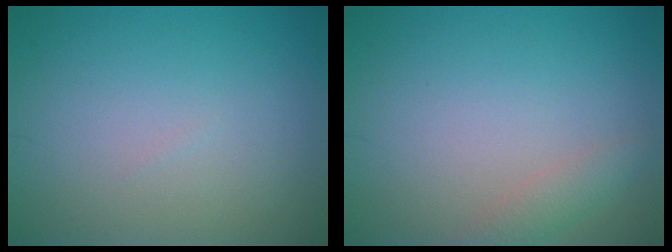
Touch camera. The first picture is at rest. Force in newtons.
{"total": 1.6, "press": 1.6, "slide": 0.2}